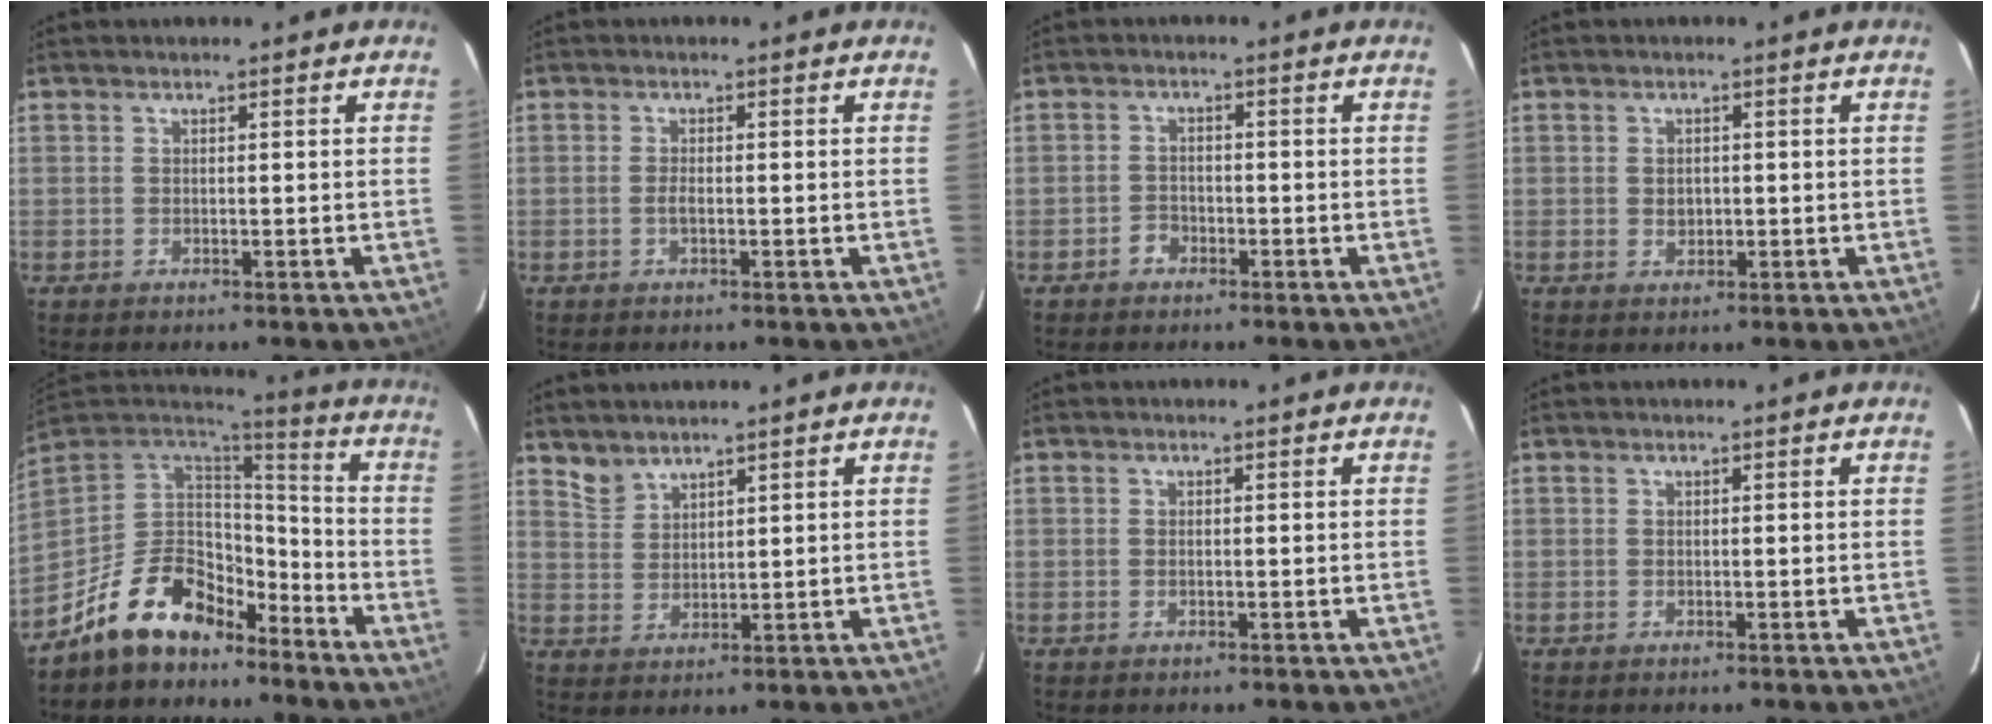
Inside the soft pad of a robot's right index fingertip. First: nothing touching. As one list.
[{"total": 1.2, "force": [-0.4, 0.4, 1.1], "torque": [-0.023, -0.001, -0.008]}, {"total": 2.5, "force": [-1.6, 1.8, 0.5], "torque": [-0.011, 0.007, -0.028]}, {"total": 2.1, "force": [-0.2, 1.8, 1.2], "torque": [-0.017, 0.001, -0.001]}, {"total": 17.4, "force": [-11.9, 9.2, 8.9], "torque": [-0.192, 0.013, -0.192]}, {"total": 3.6, "force": [3.3, 1.1, 0.5], "torque": [-0.010, 0.003, 0.071]}, {"total": 0.0}, {"total": 0.0}]